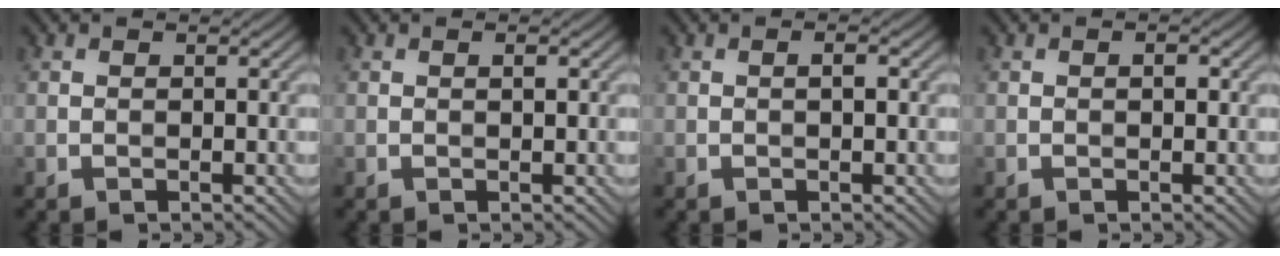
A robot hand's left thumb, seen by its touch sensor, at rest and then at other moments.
{"total": 0.6, "force": [0.2, 0.1, 0.6], "torque": [-0.008, 0.001, 0.002]}
{"total": 1.0, "force": [0.0, 0.2, 0.9], "torque": [-0.016, 0.002, 0.000]}
{"total": 0.9, "force": [0.1, 0.4, 0.8], "torque": [-0.009, -0.001, 0.001]}